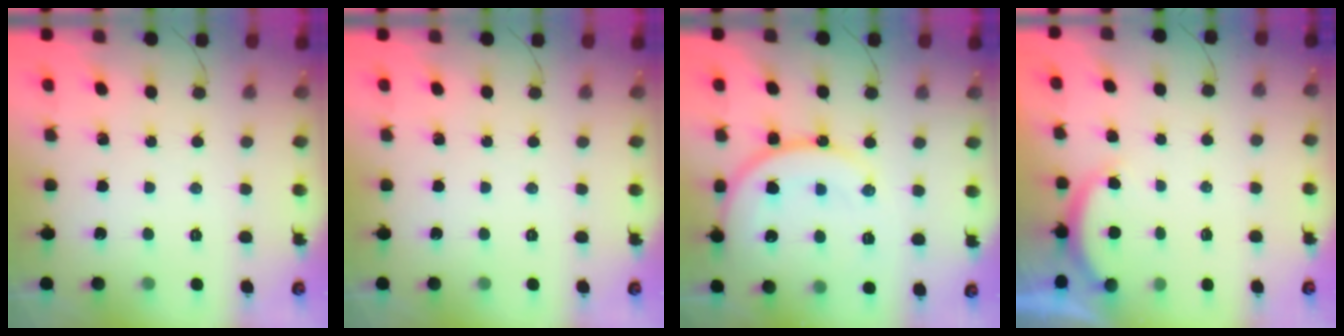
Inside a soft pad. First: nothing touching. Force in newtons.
{"total": 0.0}
{"total": 16.8, "press": 16.4, "slide": 3.7}
{"total": 2.5, "press": 2.4, "slide": 0.6}